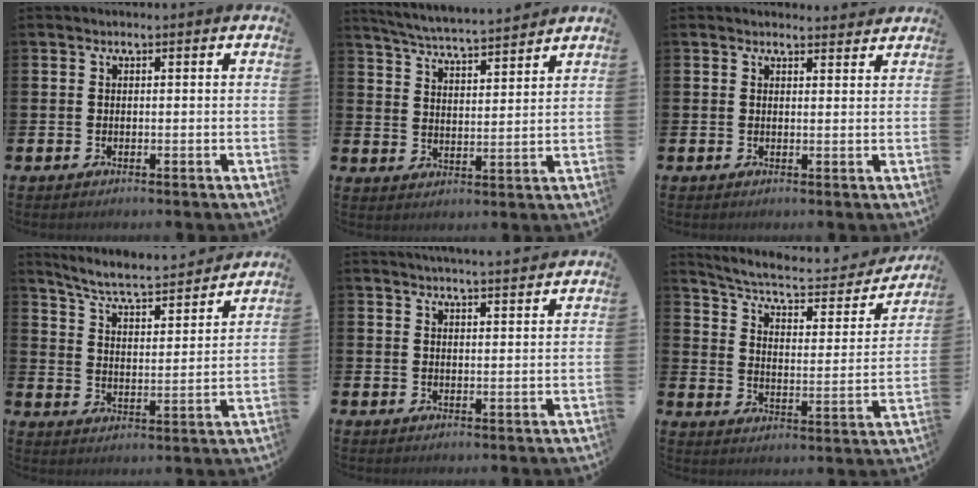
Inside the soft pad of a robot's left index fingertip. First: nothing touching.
{"total": 5.4, "force": [5.3, -0.1, 0.8], "torque": [-0.042, -0.037, 0.093]}
{"total": 1.6, "force": [1.6, 0.3, -0.1], "torque": [0.007, -0.008, 0.028]}
{"total": 6.5, "force": [6.2, 0.5, 2.1], "torque": [-0.070, -0.047, 0.103]}
{"total": 3.5, "force": [3.4, -0.4, 0.2], "torque": [-0.011, -0.017, 0.062]}
{"total": 7.1, "force": [6.2, 1.9, 2.8], "torque": [-0.080, -0.042, 0.100]}